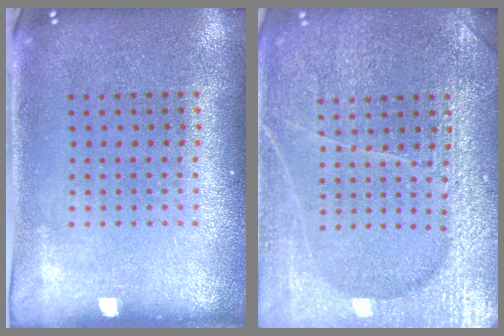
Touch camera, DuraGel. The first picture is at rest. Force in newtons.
{"total": 4.9, "press": 4.9, "slide": 0.5}